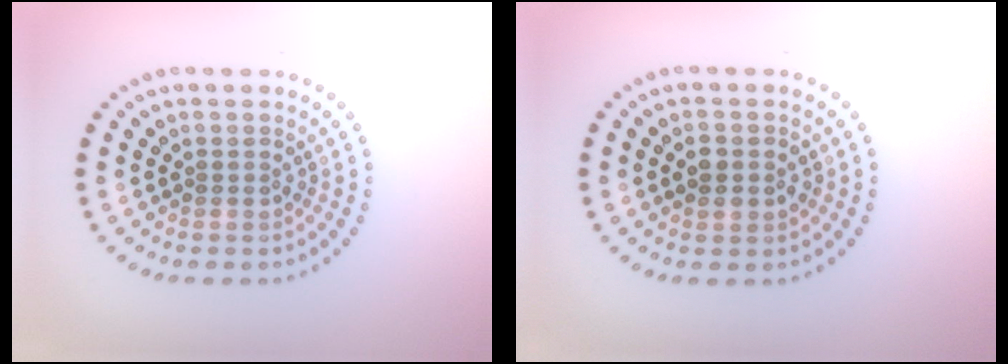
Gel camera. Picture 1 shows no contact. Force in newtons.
{"total": 2.7, "press": 2.7, "slide": 0.2}